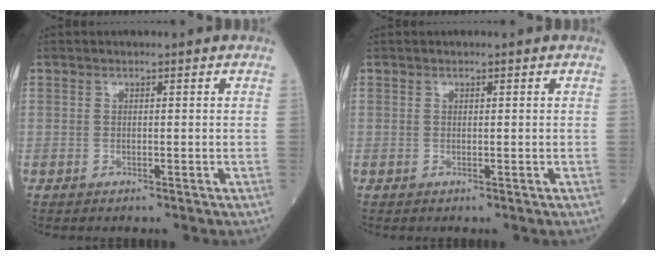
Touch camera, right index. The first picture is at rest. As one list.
[{"total": 0.0}]